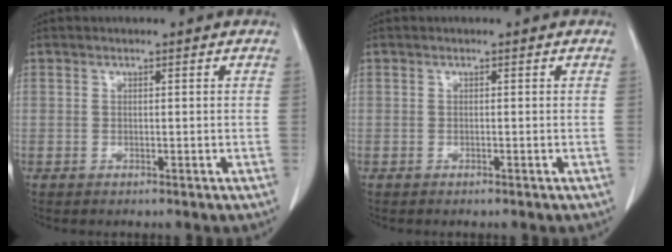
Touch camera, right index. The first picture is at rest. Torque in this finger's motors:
{"motor_torque": [-0.13, 0.11, -0.04, -0.01]}